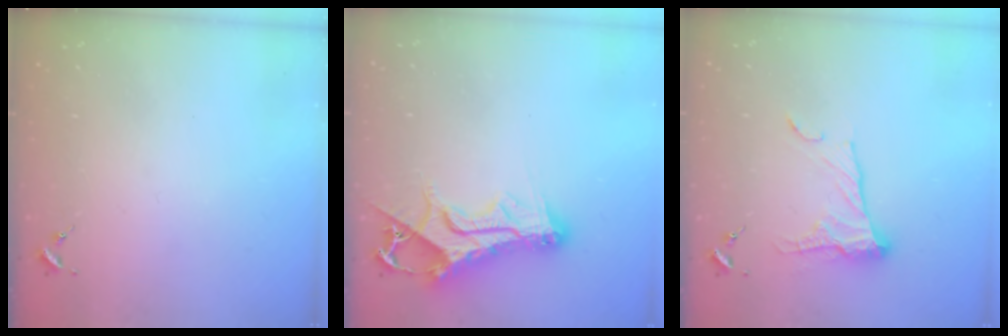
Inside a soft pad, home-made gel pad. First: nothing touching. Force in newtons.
{"total": 14.9, "press": 14.8, "slide": 1.5}
{"total": 13.1, "press": 13.1, "slide": 0.9}